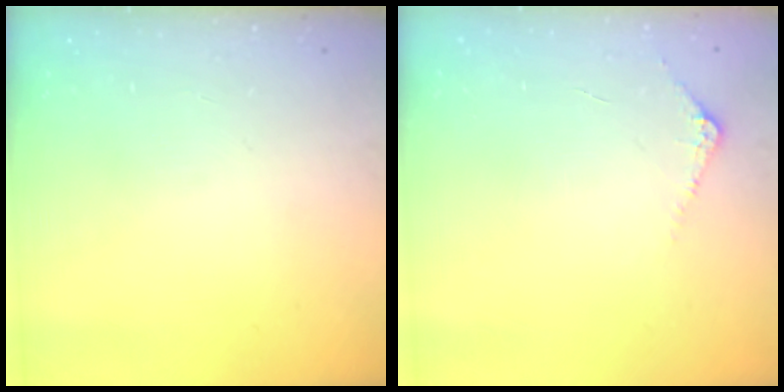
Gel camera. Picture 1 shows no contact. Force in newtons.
{"total": 6.0, "press": 5.9, "slide": 0.7}